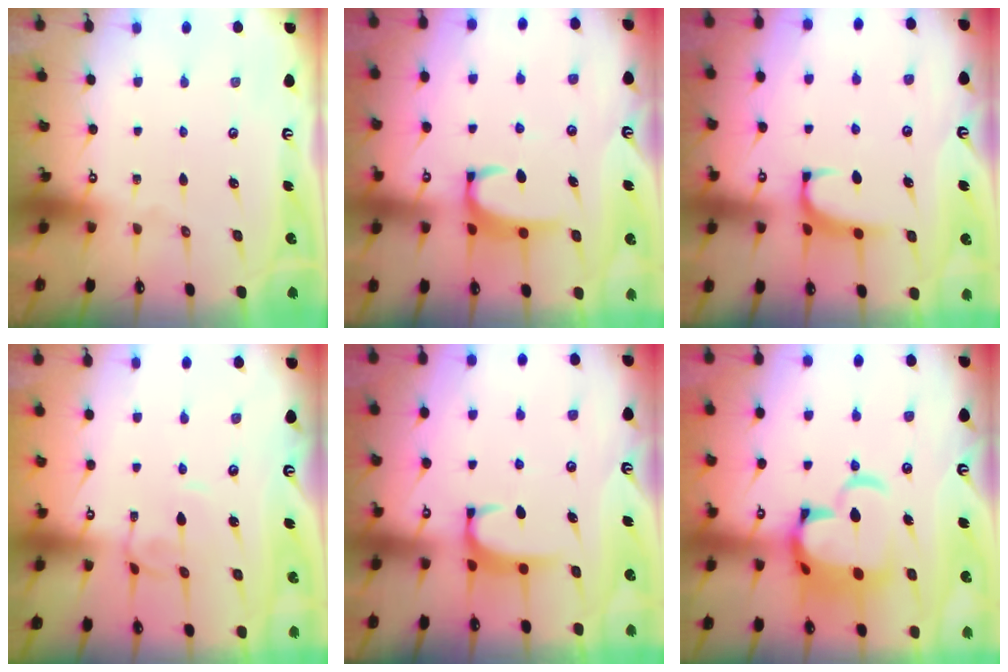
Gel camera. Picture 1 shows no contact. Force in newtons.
{"total": 3.2, "press": 3.2, "slide": 0.3}
{"total": 0.9, "press": 0.6, "slide": 0.6}
{"total": 2.3, "press": 2.2, "slide": 0.3}
{"total": 2.0, "press": 1.9, "slide": 0.5}
{"total": 11.4, "press": 11.3, "slide": 1.6}